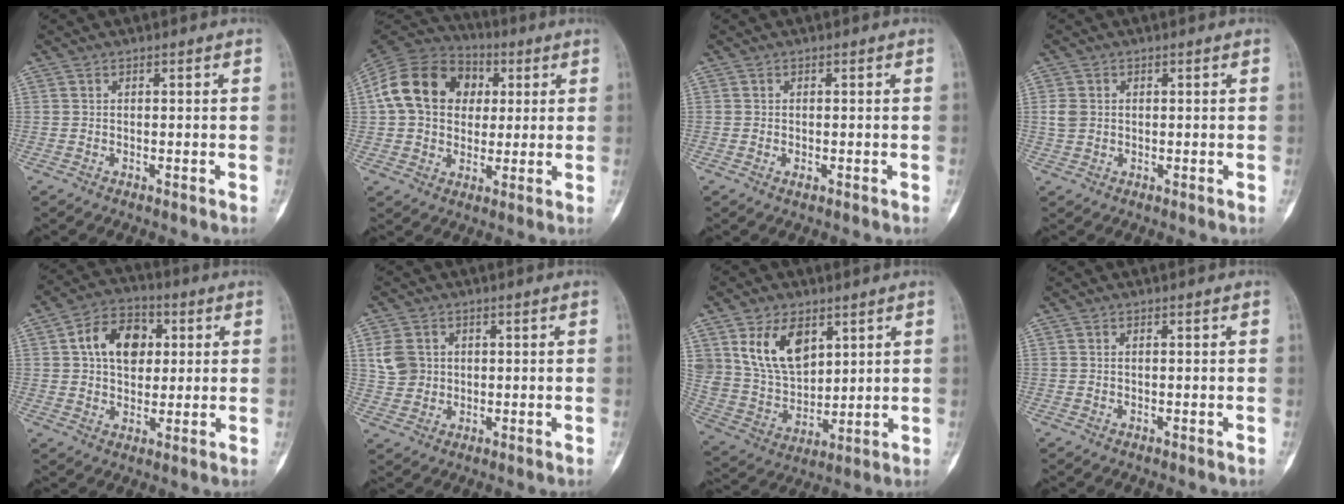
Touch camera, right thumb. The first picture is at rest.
{"total": 18.0, "force": [3.1, 14.2, 10.6], "torque": [-0.179, 0.023, 0.047]}
{"total": 1.0, "force": [-0.4, 0.6, 0.8], "torque": [-0.011, 0.003, -0.004]}
{"total": 2.6, "force": [0.3, 2.1, 1.4], "torque": [-0.025, 0.004, 0.007]}
{"total": 11.6, "force": [2.8, 8.2, 7.8], "torque": [-0.098, 0.006, 0.039]}
{"total": 5.6, "force": [1.4, 4.9, 2.5], "torque": [-0.028, 0.000, 0.031]}
{"total": 13.8, "force": [6.3, 8.7, 8.7], "torque": [-0.139, -0.027, 0.142]}
{"total": 0.0}